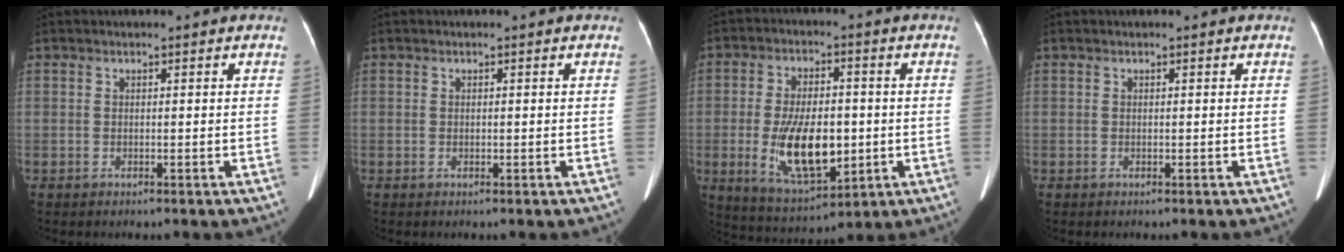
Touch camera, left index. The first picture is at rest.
{"total": 0.0}
{"total": 12.7, "force": [-1.7, 5.7, 11.2], "torque": [-0.215, -0.009, -0.016]}
{"total": 0.0}